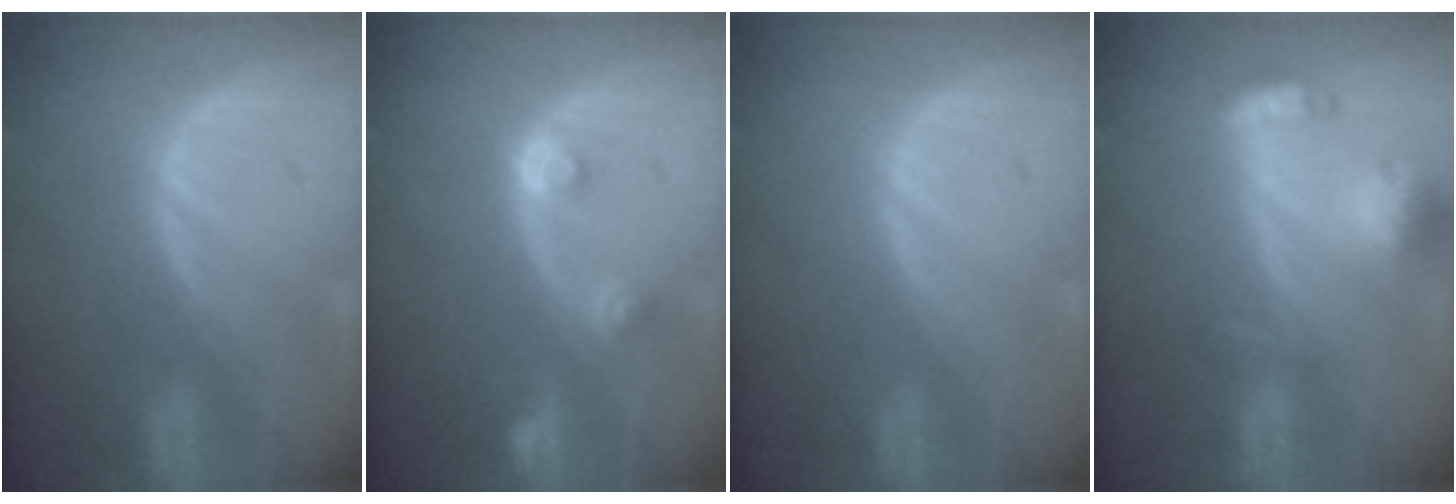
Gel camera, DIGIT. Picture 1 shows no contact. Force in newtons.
{"total": 3.0, "press": 2.8, "slide": 1.0}
{"total": 0.0}
{"total": 6.3, "press": 6.2, "slide": 0.9}